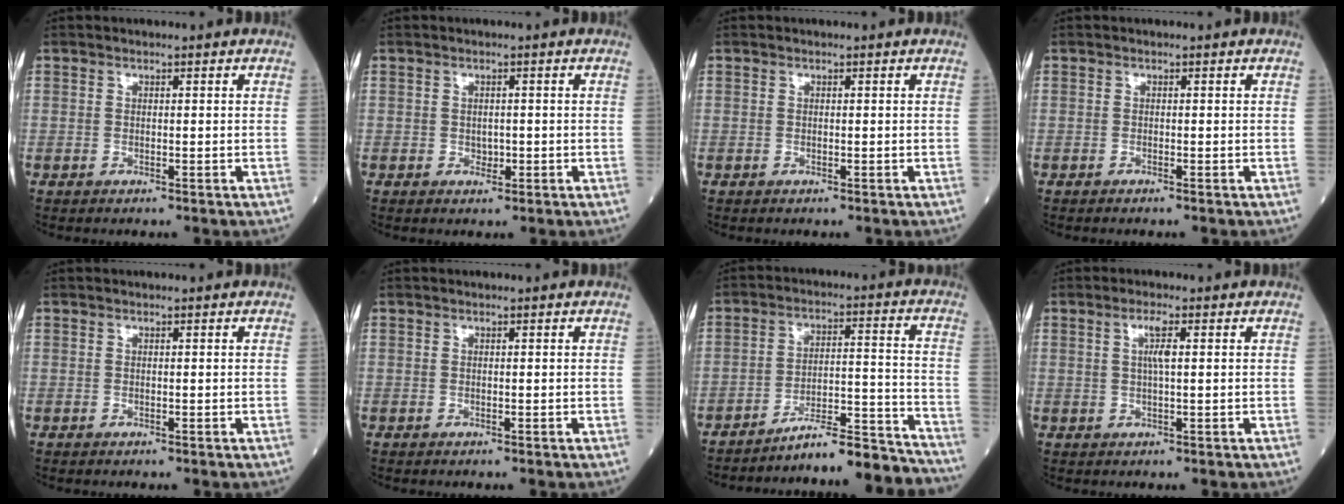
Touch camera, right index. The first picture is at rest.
{"total": 1.2, "force": [-0.3, 0.9, 0.9], "torque": [-0.012, 0.000, -0.001]}
{"total": 0.0}
{"total": 0.0}
{"total": 0.0}
{"total": 0.0}
{"total": 14.5, "force": [-14.1, 0.2, 3.4], "torque": [-0.029, 0.038, -0.208]}
{"total": 2.7, "force": [0.7, 0.0, 2.6], "torque": [-0.051, 0.002, 0.012]}